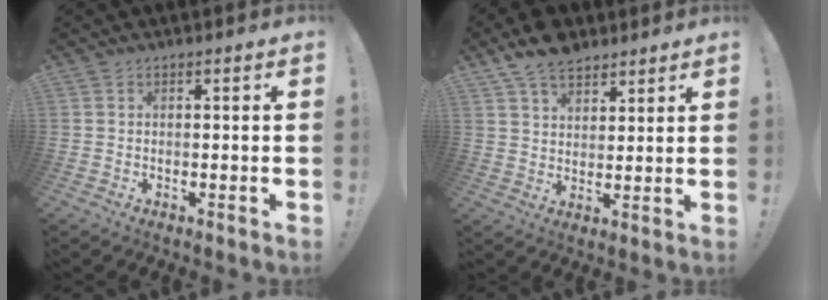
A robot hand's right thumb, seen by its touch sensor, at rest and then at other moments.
{"total": 9.4, "force": [7.2, 4.9, 3.7], "torque": [-0.065, -0.034, 0.138]}